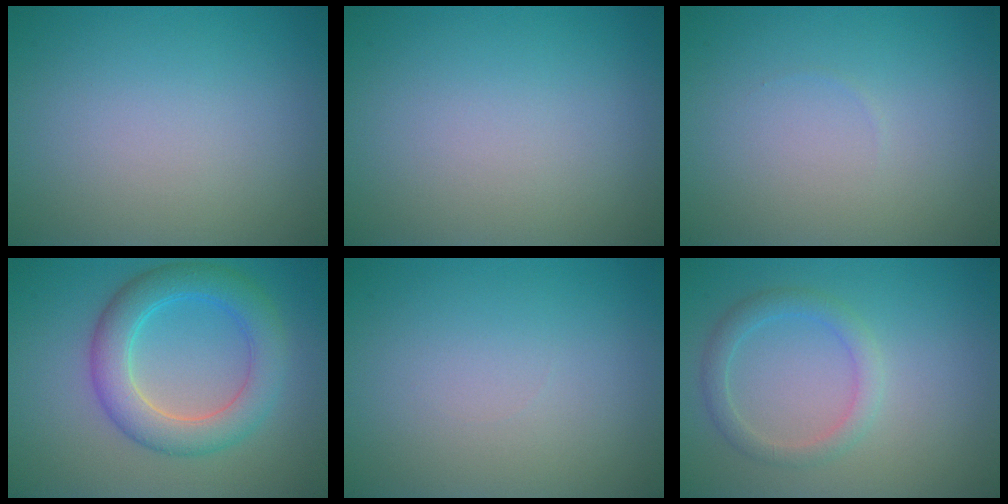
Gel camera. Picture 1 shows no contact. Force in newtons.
{"total": 0.0}
{"total": 0.0}
{"total": 5.5, "press": 5.5, "slide": 0.2}
{"total": 0.0}
{"total": 2.2, "press": 2.2, "slide": 0.1}